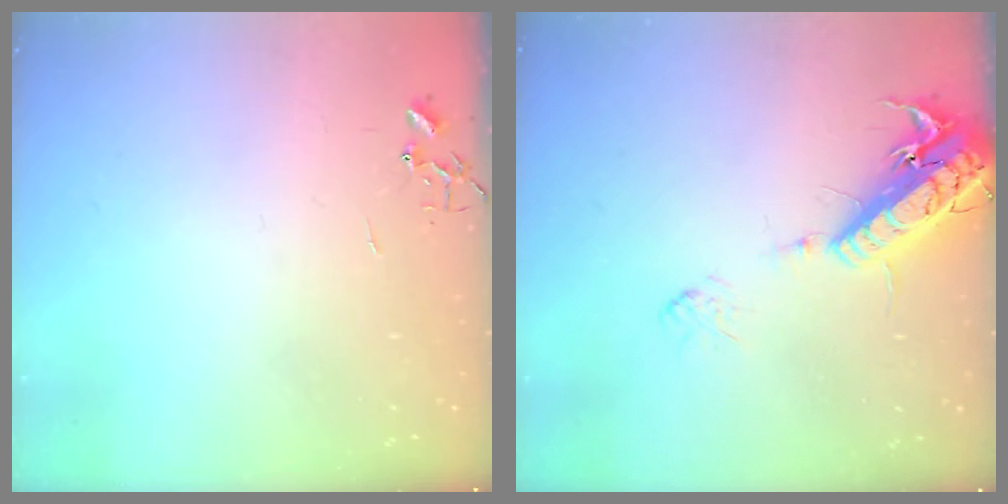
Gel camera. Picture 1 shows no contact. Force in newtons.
{"total": 16.4, "press": 15.9, "slide": 3.8}